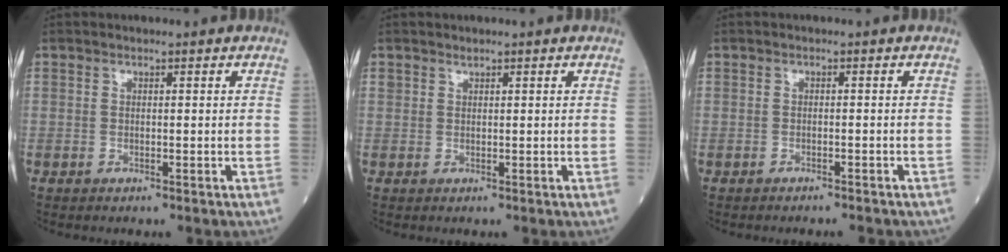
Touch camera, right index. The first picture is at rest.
{"total": 2.1, "force": [1.1, 1.6, 0.8], "torque": [-0.032, 0.017, 0.027]}
{"total": 4.5, "force": [-3.8, 1.5, 1.9], "torque": [-0.036, -0.003, -0.044]}